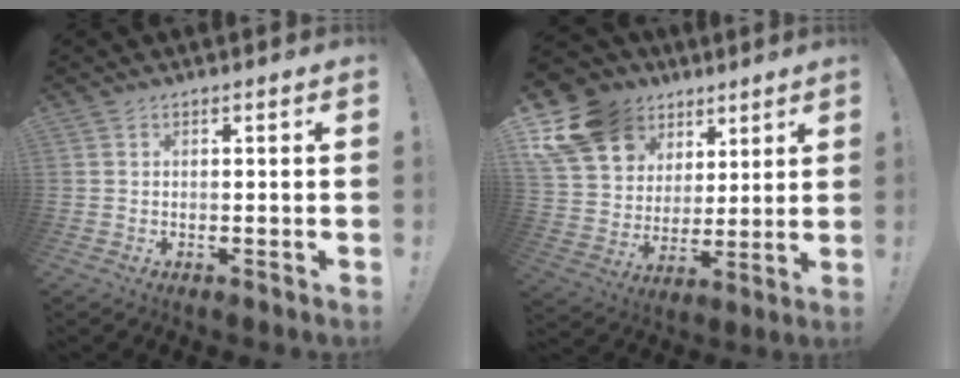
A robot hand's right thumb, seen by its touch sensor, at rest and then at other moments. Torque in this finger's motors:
{"motor_torque": [0.52, 2.56, 0.85, 0.68, 0.18]}